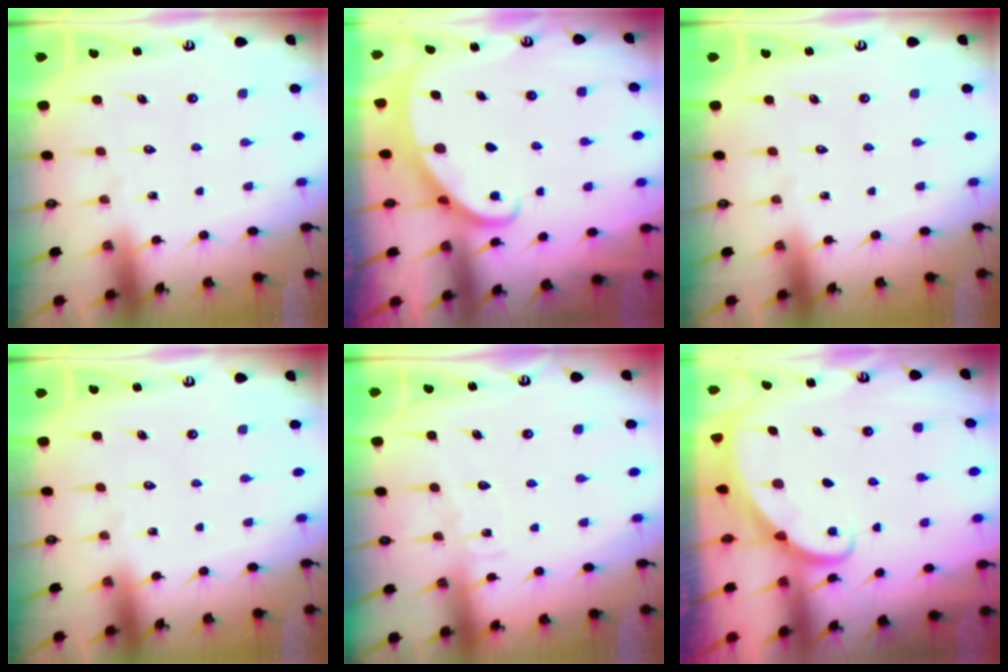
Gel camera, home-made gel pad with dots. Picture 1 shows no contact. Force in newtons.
{"total": 2.0, "press": 2.0, "slide": 0.3}
{"total": 0.0}
{"total": 0.0}
{"total": 5.1, "press": 5.1, "slide": 0.3}
{"total": 2.1, "press": 2.1, "slide": 0.2}